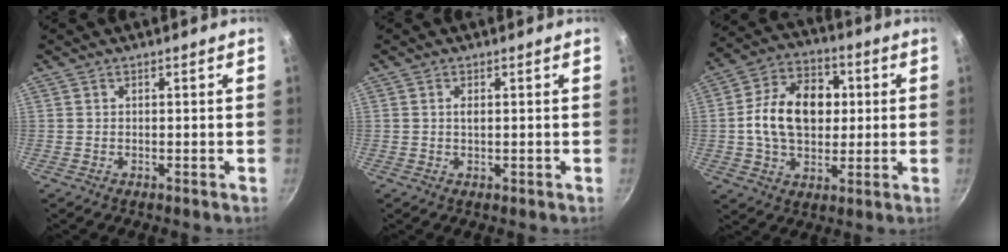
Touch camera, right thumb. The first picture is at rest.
{"total": 1.2, "force": [0.2, 0.5, 1.1], "torque": [-0.018, -0.001, 0.003]}
{"total": 16.2, "force": [1.3, 11.5, 11.4], "torque": [-0.152, 0.019, 0.011]}